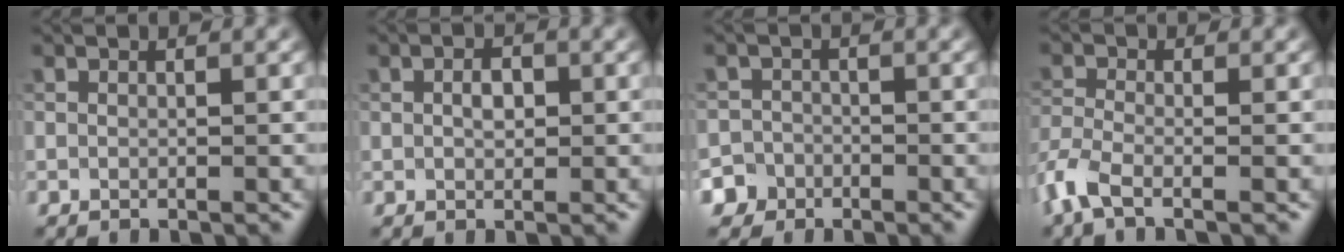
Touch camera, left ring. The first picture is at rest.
{"total": 1.5, "force": [0.0, 1.0, 1.2], "torque": [-0.021, 0.002, -0.002]}
{"total": 4.6, "force": [-3.2, 3.3, 0.1], "torque": [0.017, -0.009, -0.059]}
{"total": 3.4, "force": [-2.4, 1.0, 2.2], "torque": [-0.059, -0.011, -0.065]}